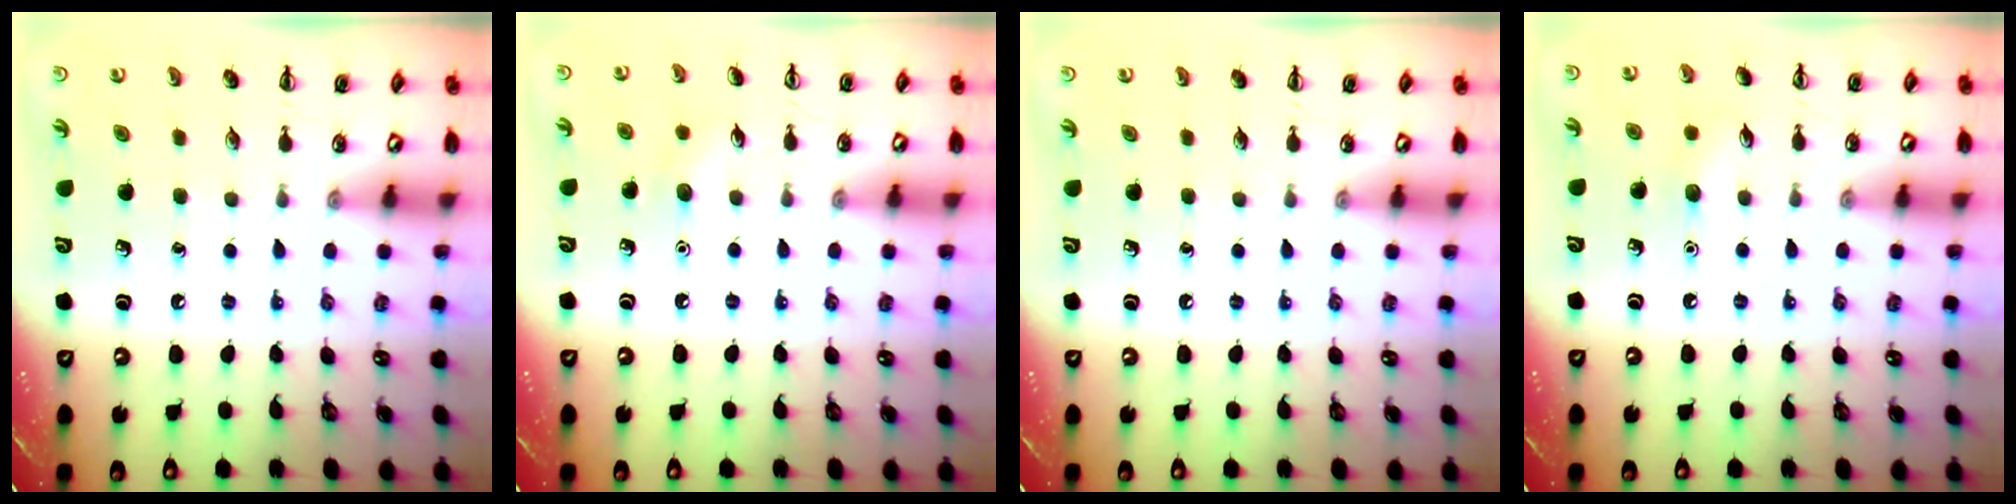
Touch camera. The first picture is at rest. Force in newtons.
{"total": 5.0, "press": 4.7, "slide": 1.5}
{"total": 0.0}
{"total": 5.3, "press": 5.0, "slide": 1.6}